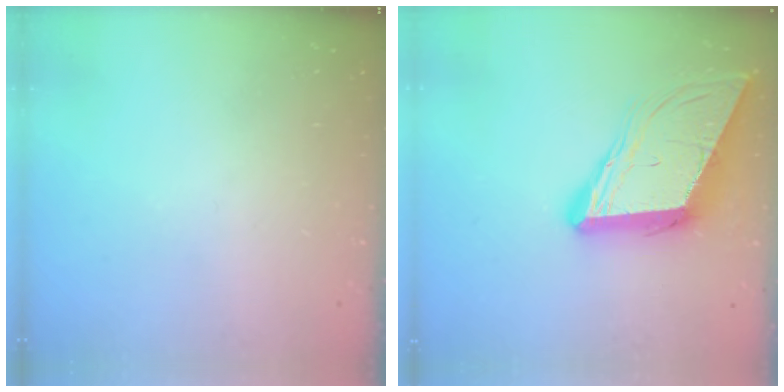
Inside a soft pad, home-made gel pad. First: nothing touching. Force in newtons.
{"total": 13.9, "press": 13.5, "slide": 3.6}